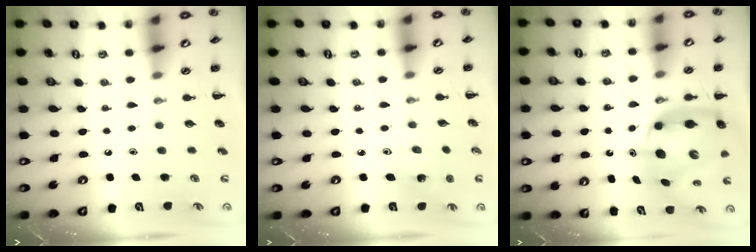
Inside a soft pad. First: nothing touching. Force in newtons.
{"total": 2.7, "press": 2.6, "slide": 0.9}
{"total": 10.0, "press": 9.6, "slide": 2.7}